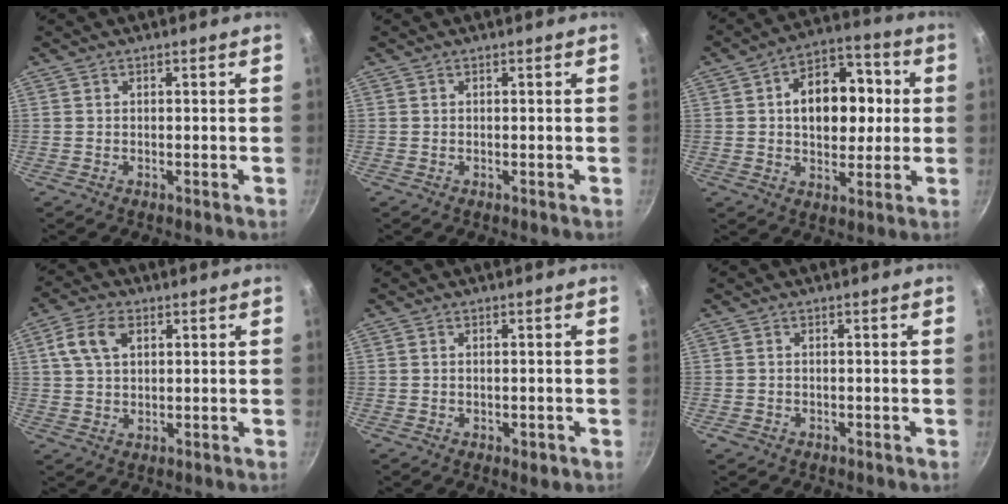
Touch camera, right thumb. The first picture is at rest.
{"total": 0.0}
{"total": 15.1, "force": [1.9, 9.8, 11.4], "torque": [-0.124, 0.022, 0.023]}
{"total": 7.3, "force": [2.6, 4.3, 5.2], "torque": [-0.102, 0.004, 0.051]}
{"total": 1.6, "force": [-0.5, 0.9, 1.3], "torque": [-0.019, 0.005, -0.002]}
{"total": 0.8, "force": [-0.4, 0.7, 0.2], "torque": [-0.003, 0.003, -0.008]}